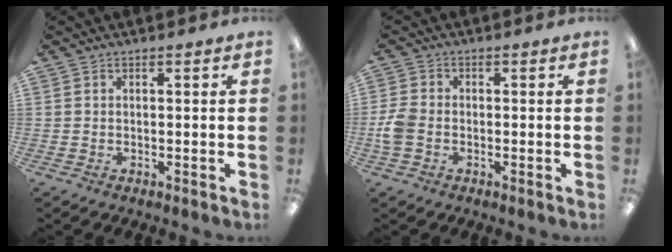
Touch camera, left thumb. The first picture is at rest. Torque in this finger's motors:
{"motor_torque": [-0.28, 0.29, -0.02, 0.02, 0.01]}